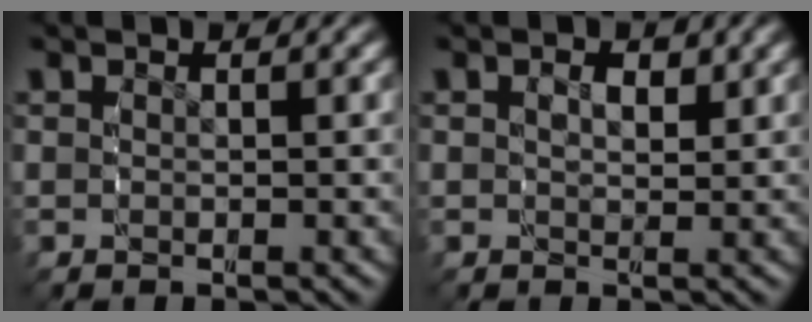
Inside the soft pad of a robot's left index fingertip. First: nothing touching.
{"total": 1.5, "force": [0.2, 0.9, 1.1], "torque": [-0.010, -0.006, 0.004]}